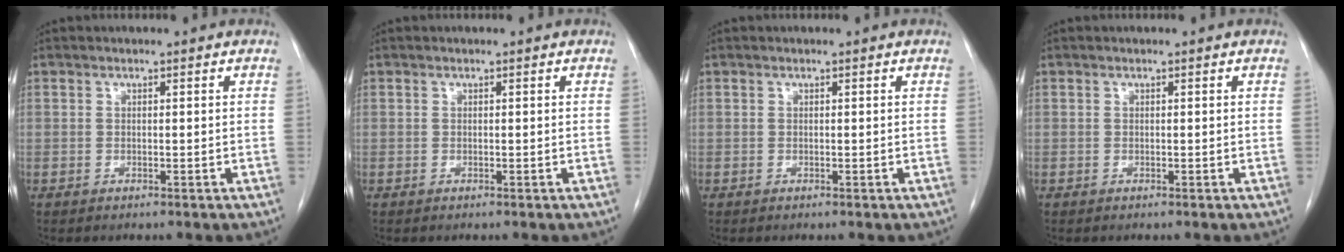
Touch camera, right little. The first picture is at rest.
{"total": 0.0}
{"total": 0.0}
{"total": 0.0}